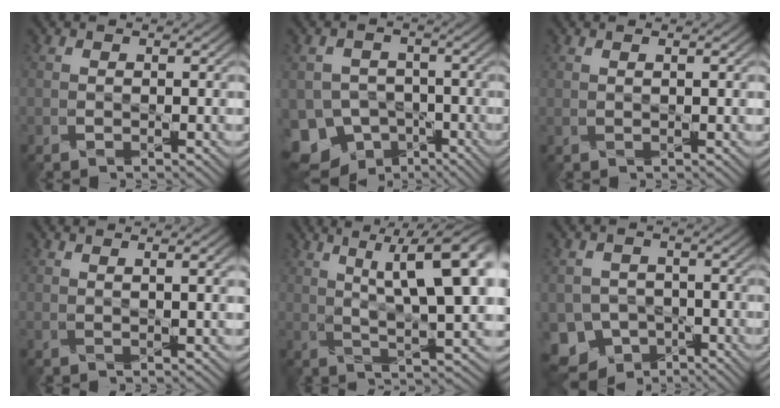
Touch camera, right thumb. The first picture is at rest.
{"total": 9.6, "force": [-6.0, 7.3, 1.4], "torque": [-0.044, -0.018, -0.105]}
{"total": 0.9, "force": [0.6, 0.1, 0.7], "torque": [-0.006, 0.010, 0.009]}
{"total": 2.8, "force": [1.2, 0.6, 2.4], "torque": [-0.028, 0.013, 0.019]}
{"total": 14.0, "force": [4.8, 4.2, 12.5], "torque": [-0.166, 0.020, 0.083]}
{"total": 7.5, "force": [-4.5, 5.9, 1.0], "torque": [-0.026, -0.019, -0.080]}